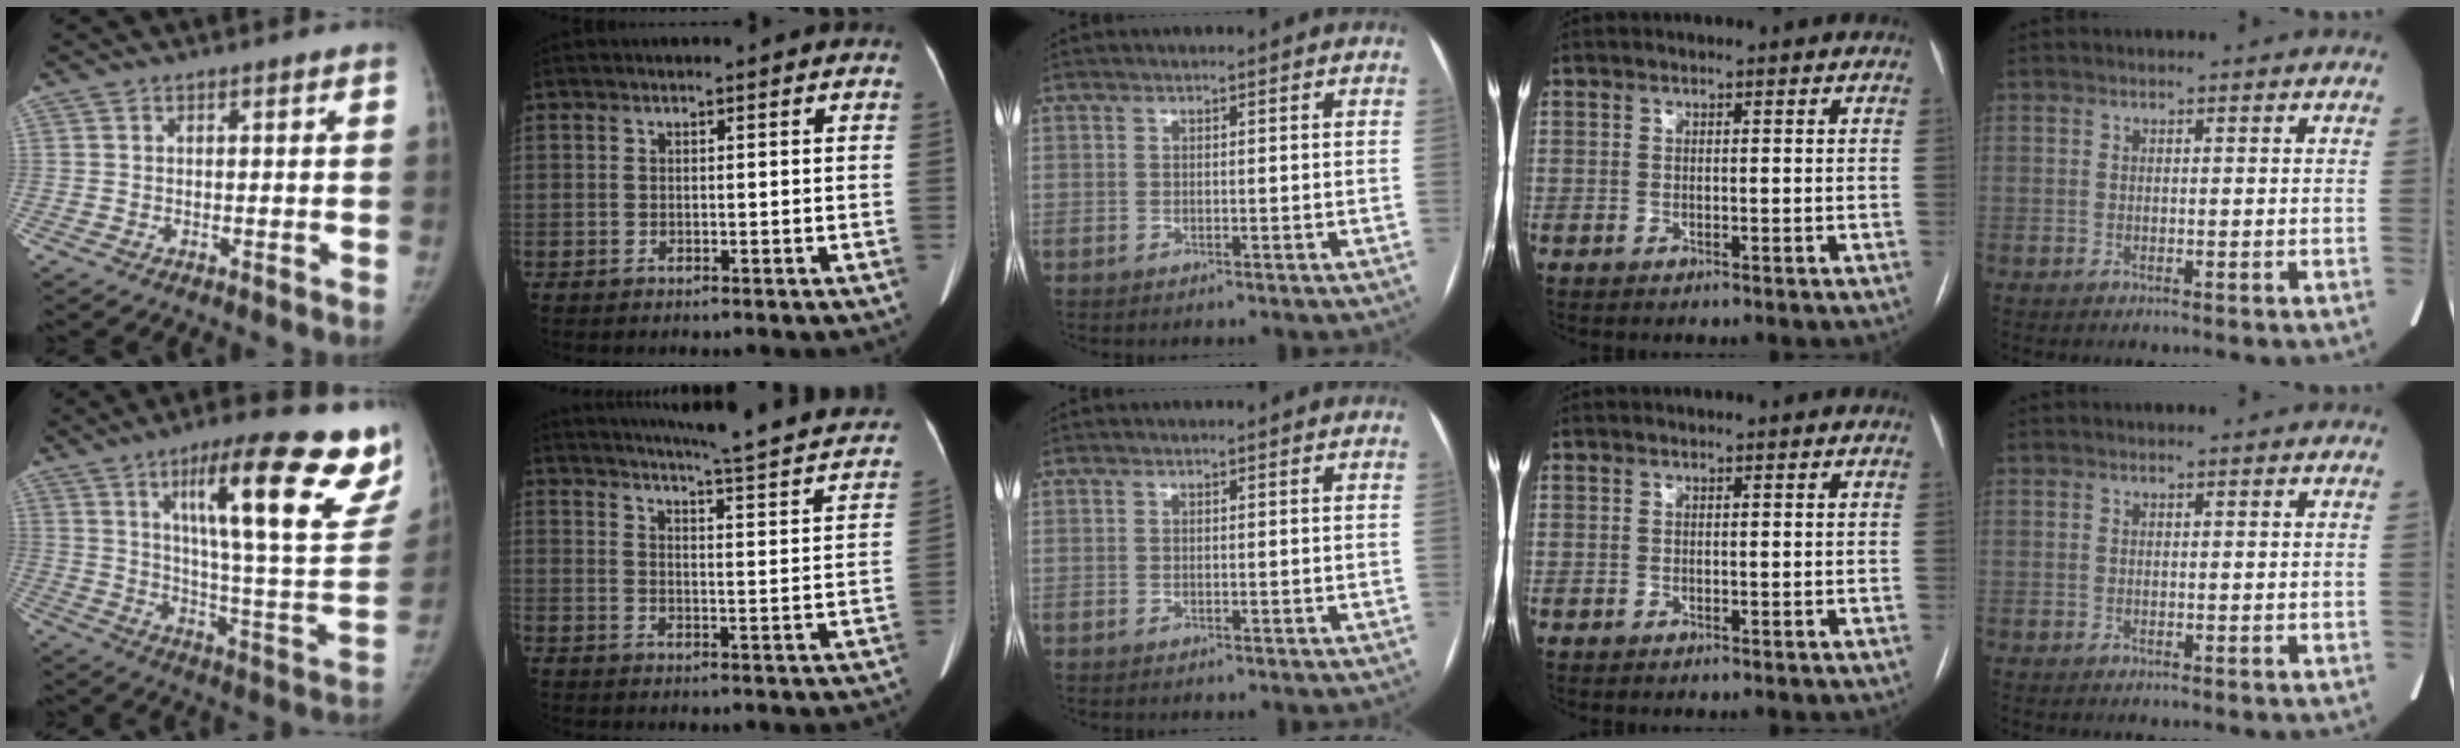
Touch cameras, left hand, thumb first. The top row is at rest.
{"thumb": {"total": 27.1, "force": [15.8, 5.1, 21.4], "torque": [-0.273, -0.067, 0.232]}, "index": {"total": 24.4, "force": [22.2, 1.5, 10.2], "torque": [-0.151, -0.053, 0.265]}}